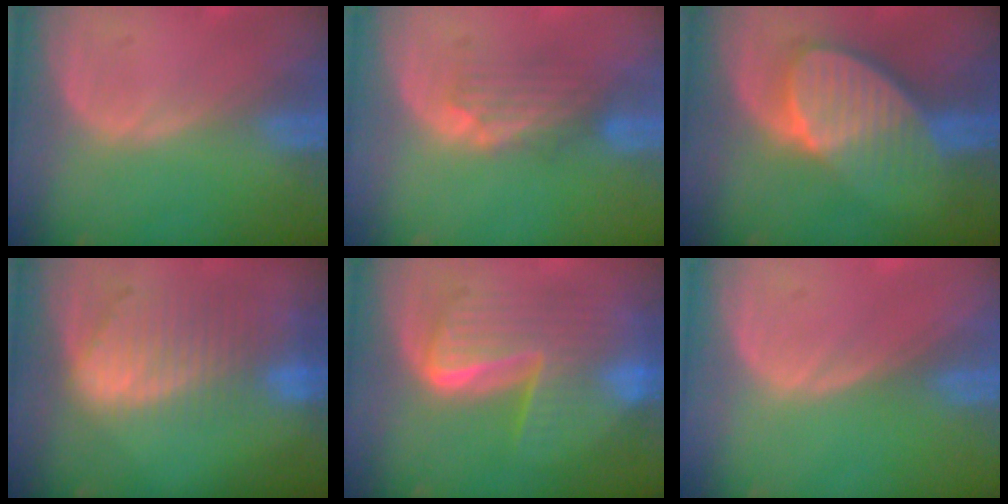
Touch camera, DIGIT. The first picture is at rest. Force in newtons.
{"total": 4.2, "press": 3.7, "slide": 2.0}
{"total": 8.3, "press": 7.7, "slide": 3.1}
{"total": 9.1, "press": 8.0, "slide": 4.3}
{"total": 9.9, "press": 9.9, "slide": 0.9}
{"total": 0.0}